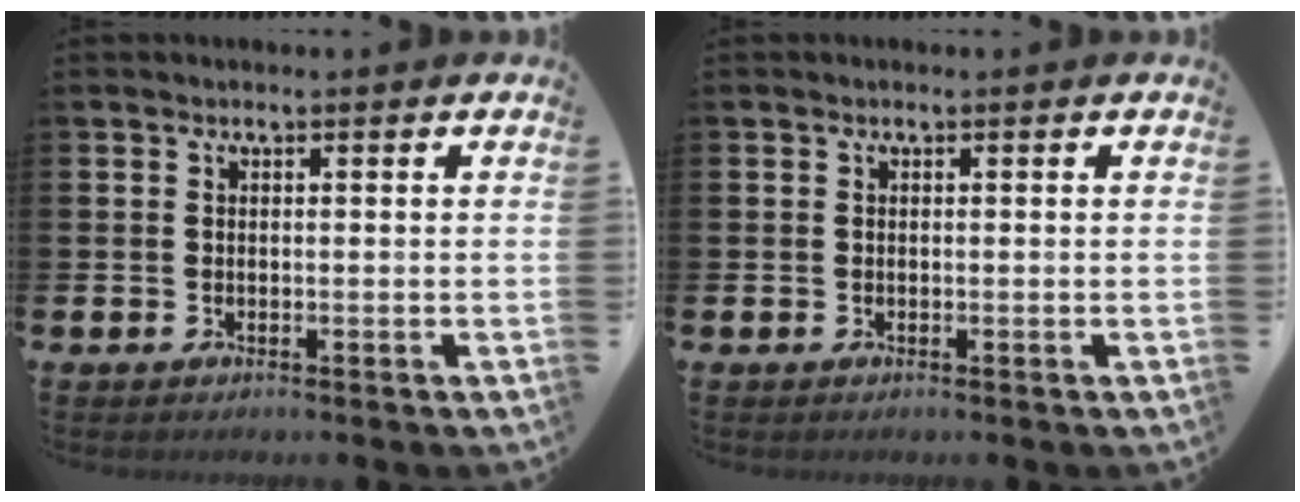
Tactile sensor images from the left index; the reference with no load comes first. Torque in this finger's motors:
{"motor_torque": [0.01, 0.00, -0.04, 0.00]}